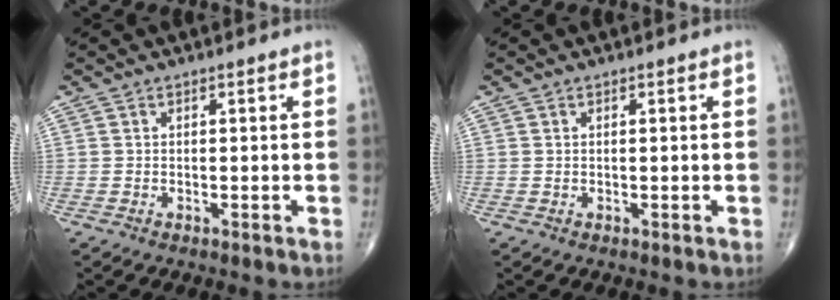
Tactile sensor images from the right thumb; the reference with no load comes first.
{"total": 0.0}